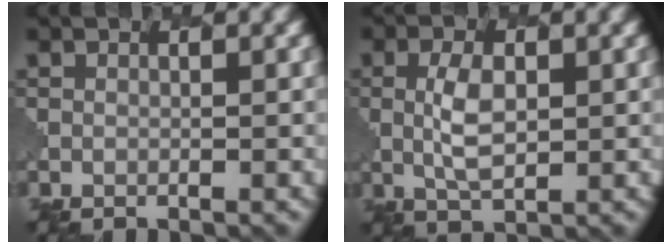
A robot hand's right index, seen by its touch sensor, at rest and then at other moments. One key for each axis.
{"total": 3.3, "fx": 0.6, "fy": 1.6, "fz": 2.8, "tx": -0.064, "ty": -0.002, "tz": 0.016}